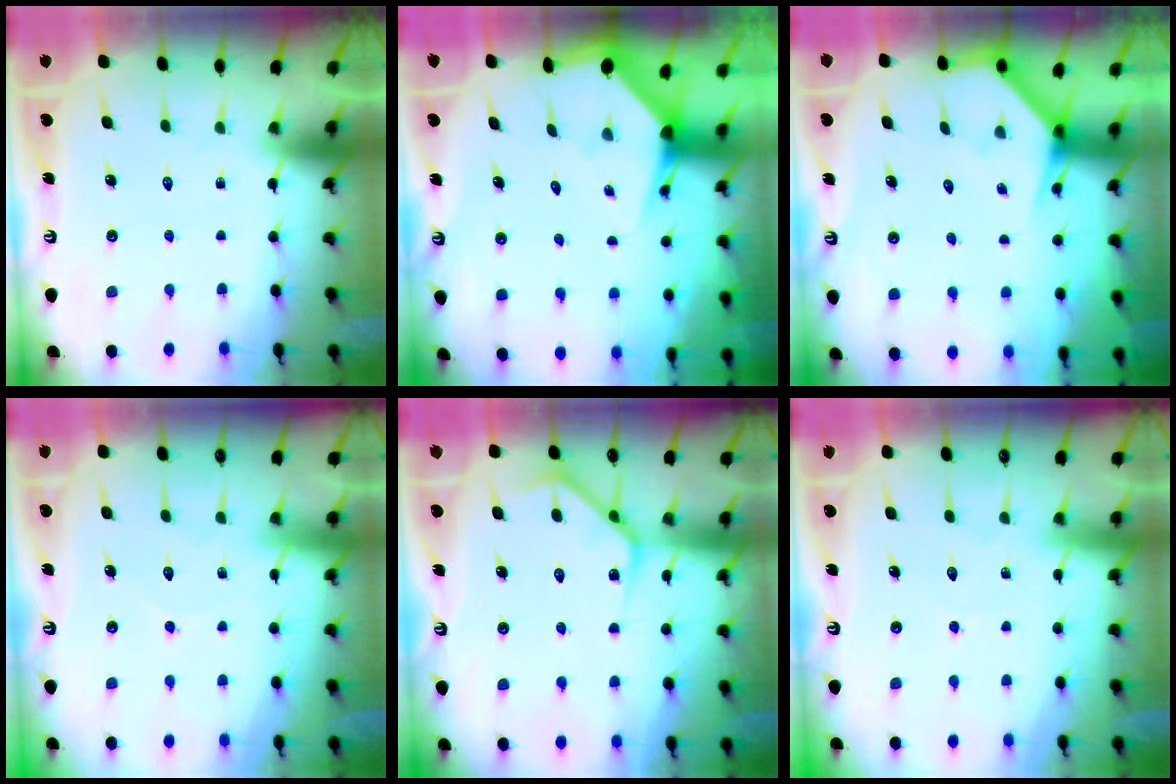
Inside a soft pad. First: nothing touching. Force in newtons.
{"total": 3.4, "press": 3.4, "slide": 0.5}
{"total": 4.0, "press": 3.9, "slide": 0.3}
{"total": 4.7, "press": 4.7, "slide": 0.4}
{"total": 7.4, "press": 7.3, "slide": 0.8}
{"total": 2.9, "press": 2.9, "slide": 0.2}